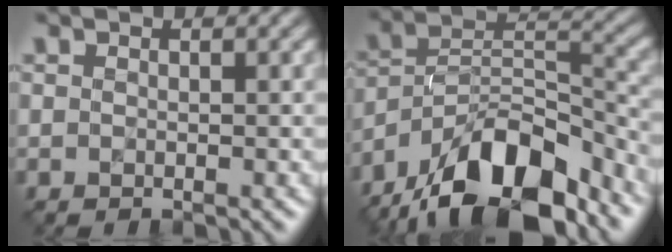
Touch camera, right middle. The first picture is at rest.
{"total": 12.9, "force": [-9.4, 4.9, 7.5], "torque": [-0.124, 0.017, -0.182]}